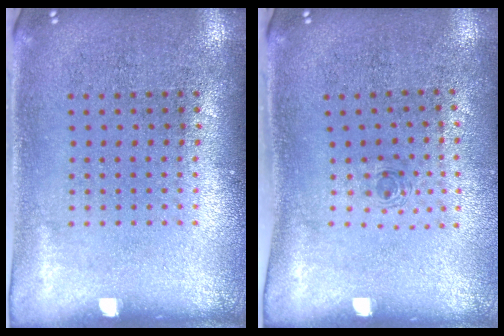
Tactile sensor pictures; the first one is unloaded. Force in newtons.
{"total": 0.7, "press": 0.3, "slide": 0.6}